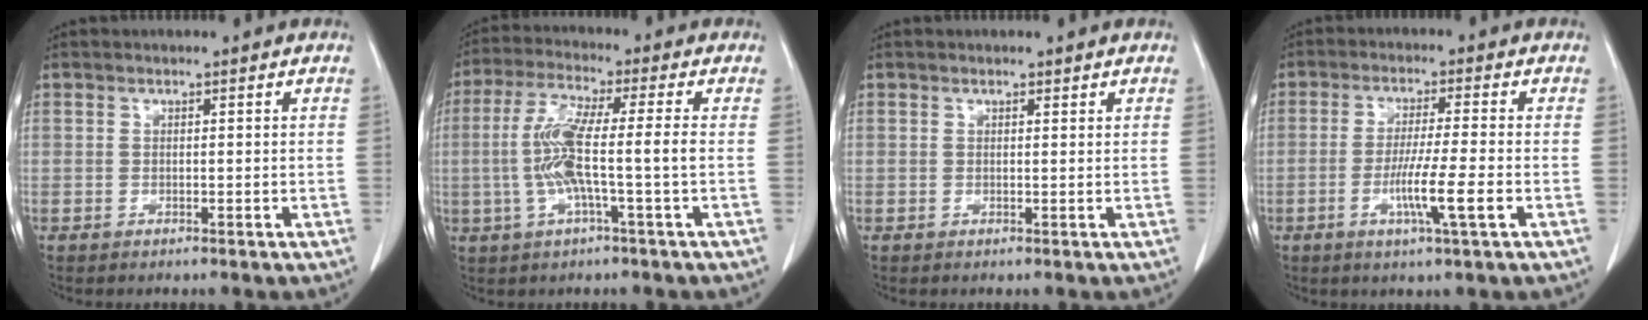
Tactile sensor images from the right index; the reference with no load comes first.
{"total": 8.9, "force": [-1.0, 0.4, 8.9], "torque": [-0.182, 0.015, -0.022]}
{"total": 0.6, "force": [0.6, 0.2, 0.2], "torque": [-0.004, -0.001, 0.009]}
{"total": 7.3, "force": [-2.3, -0.6, 6.9], "torque": [-0.121, -0.013, -0.042]}